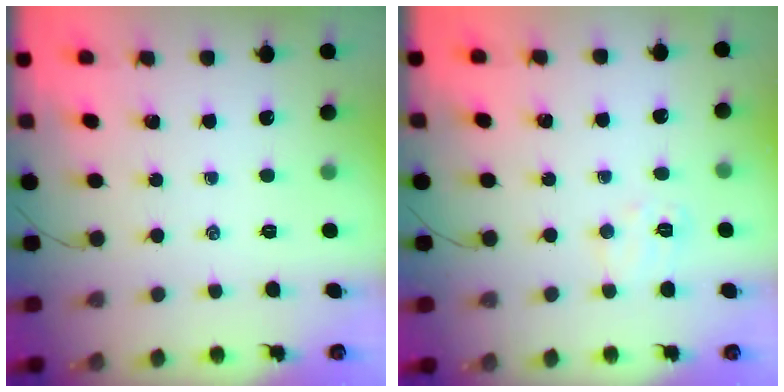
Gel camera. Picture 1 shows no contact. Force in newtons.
{"total": 6.9, "press": 6.8, "slide": 1.0}